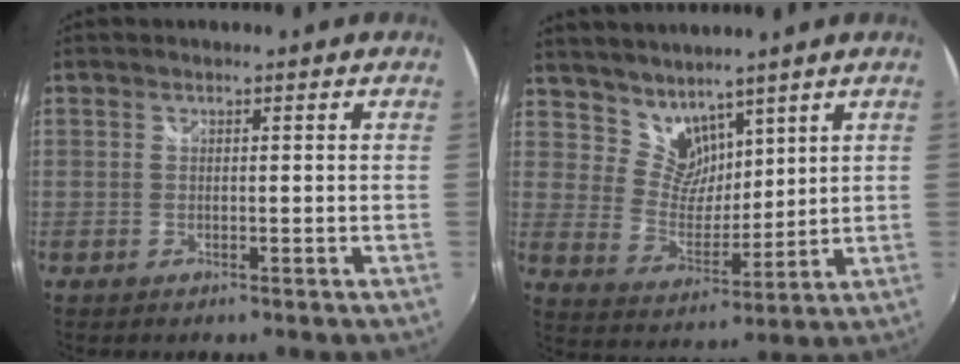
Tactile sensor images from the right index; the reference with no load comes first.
{"total": 7.6, "force": [6.2, 4.2, 1.6], "torque": [-0.019, 0.002, 0.125]}